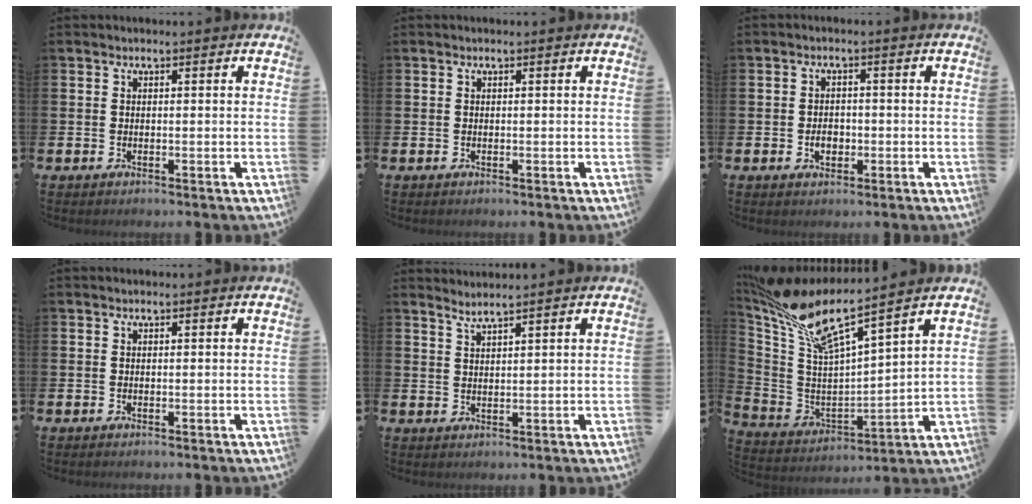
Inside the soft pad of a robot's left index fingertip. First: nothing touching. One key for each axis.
{"total": 0.0}
{"total": 2.5, "fx": -0.7, "fy": 1.8, "fz": 1.5, "tx": -0.014, "ty": -0.003, "tz": -0.020}
{"total": 0.0}
{"total": 1.9, "fx": 1.8, "fy": -0.4, "fz": 0.2, "tx": -0.011, "ty": -0.004, "tz": 0.035}
{"total": 9.5, "fx": 7.6, "fy": 0.8, "fz": 5.6, "tx": -0.145, "ty": -0.054, "tz": 0.124}